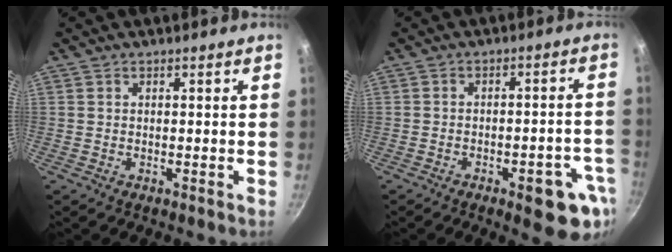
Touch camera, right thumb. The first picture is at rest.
{"total": 10.3, "force": [-4.8, 3.8, 8.4], "torque": [-0.070, 0.025, -0.056]}